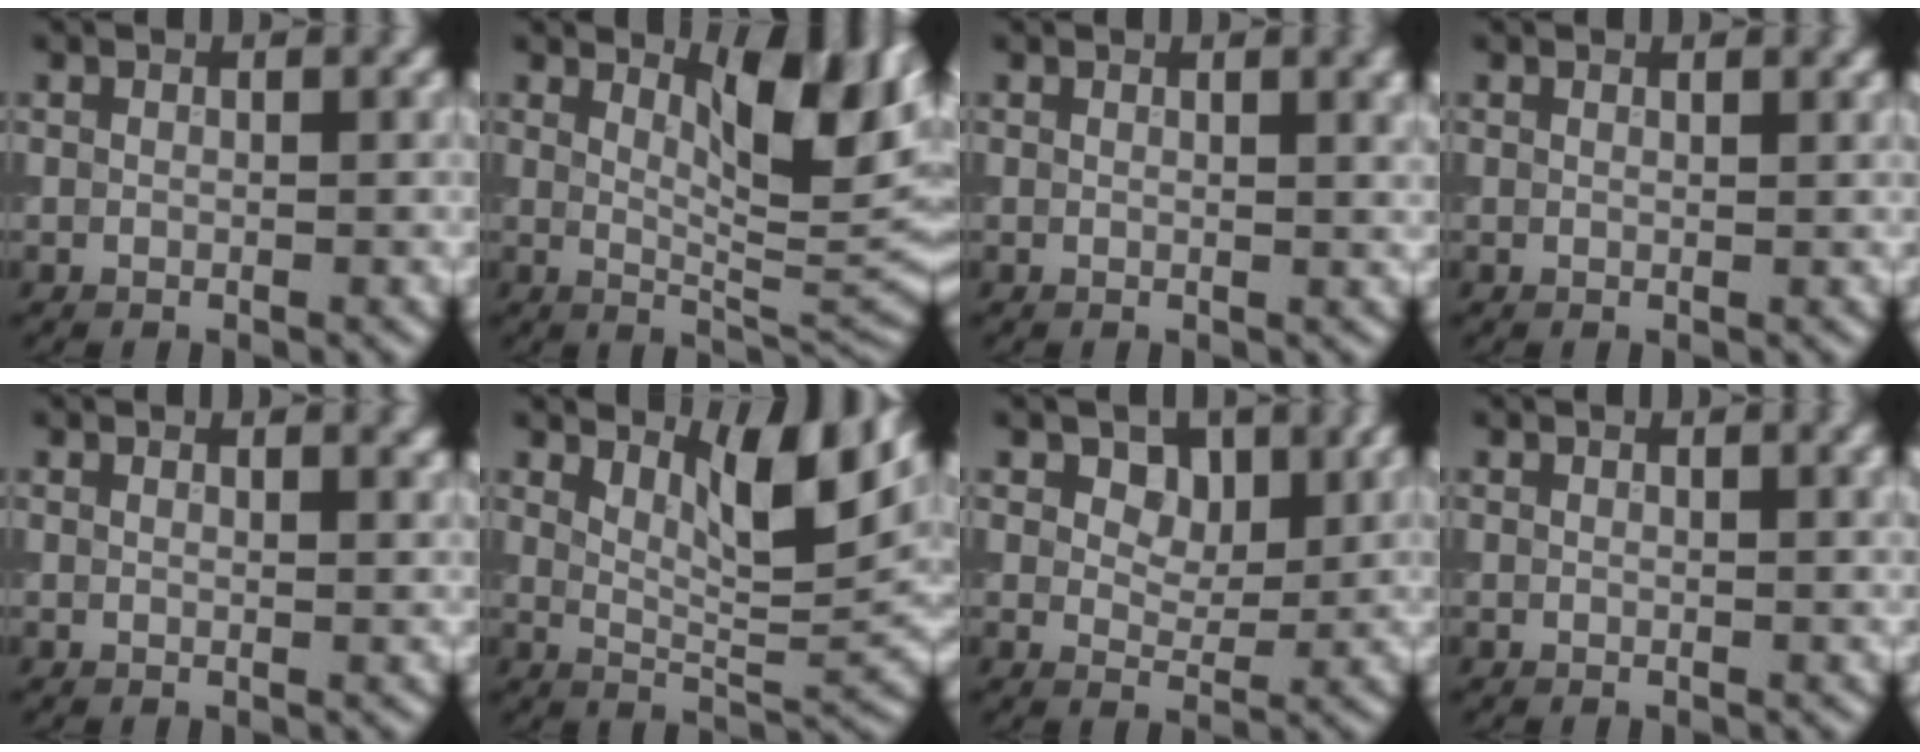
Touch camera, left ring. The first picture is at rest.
{"total": 7.7, "force": [3.3, 2.4, 6.6], "torque": [-0.095, -0.007, 0.052]}
{"total": 2.0, "force": [1.0, 0.4, 1.7], "torque": [-0.010, 0.001, 0.011]}
{"total": 0.7, "force": [0.6, 0.0, 0.3], "torque": [-0.005, -0.004, 0.007]}
{"total": 1.6, "force": [1.3, 0.5, 0.9], "torque": [-0.001, 0.001, 0.009]}
{"total": 6.4, "force": [4.1, 1.5, 4.7], "torque": [-0.072, 0.000, 0.067]}
{"total": 3.7, "force": [2.0, 2.4, 2.0], "torque": [-0.029, -0.006, 0.024]}
{"total": 1.3, "force": [0.7, 0.1, 1.1], "torque": [-0.010, 0.000, 0.010]}